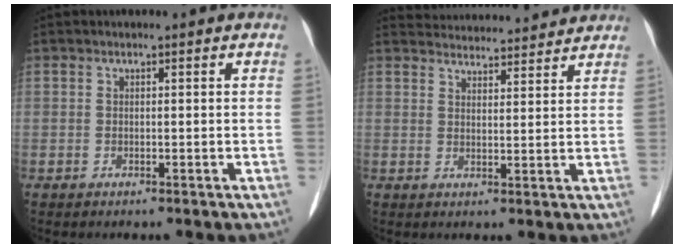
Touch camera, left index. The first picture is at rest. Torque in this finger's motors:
{"motor_torque": [-0.38, -0.12, -1.05, -0.19]}